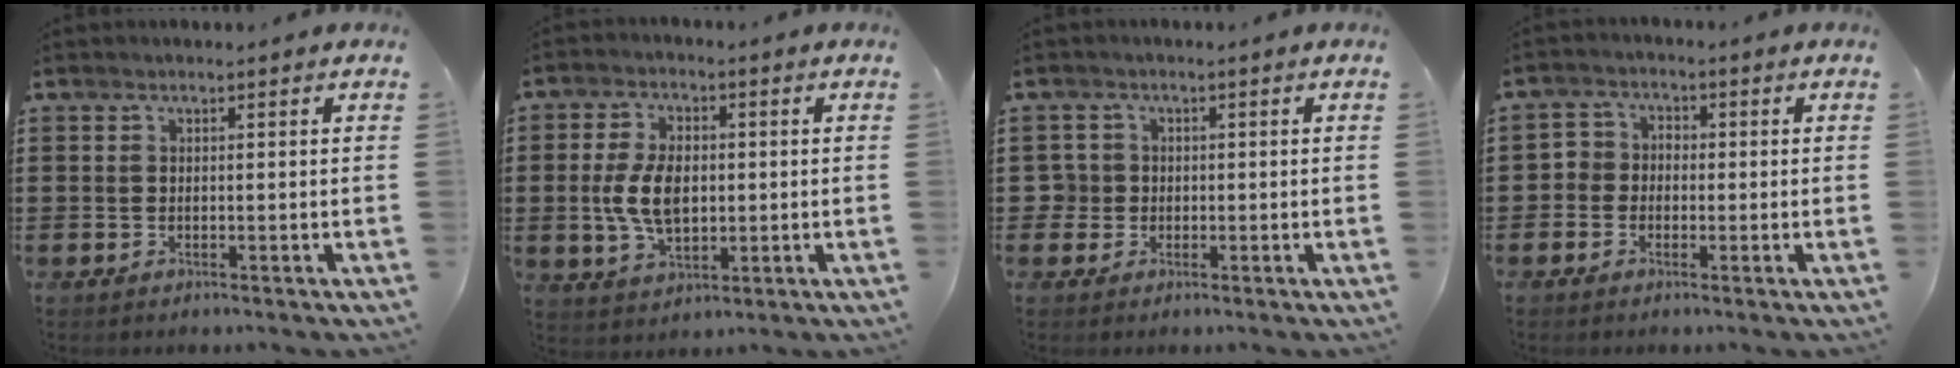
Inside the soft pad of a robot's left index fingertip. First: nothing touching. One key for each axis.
{"total": 7.9, "fx": 0.2, "fy": 4.6, "fz": 6.4, "tx": -0.150, "ty": 0.007, "tz": -0.004}
{"total": 2.5, "fx": -0.2, "fy": 2.5, "fz": 0.5, "tx": -0.029, "ty": 0.003, "tz": -0.010}
{"total": 2.6, "fx": -1.2, "fy": 2.2, "fz": 0.3, "tx": -0.017, "ty": 0.008, "tz": -0.030}